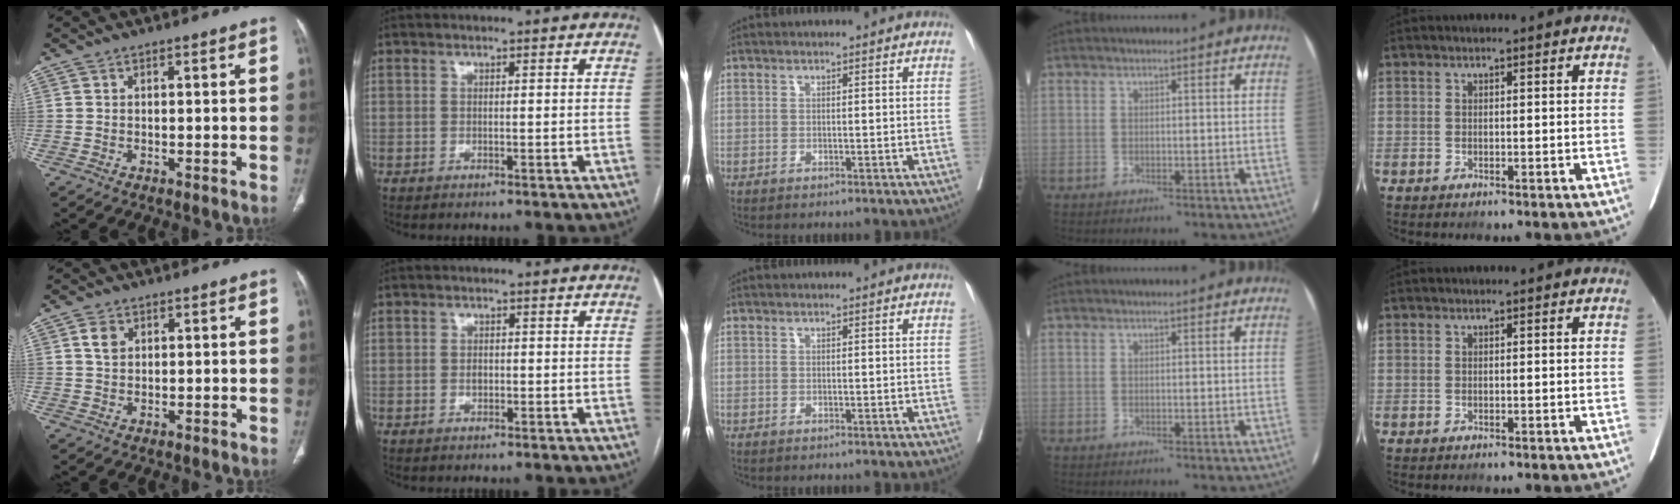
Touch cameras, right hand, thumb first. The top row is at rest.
{"thumb": {"total": 2.9, "force": [1.1, 2.1, 1.7], "torque": [-0.021, 0.000, 0.023]}, "index": {"total": 1.1, "force": [-0.3, 0.9, 0.6], "torque": [-0.009, 0.003, -0.004]}}